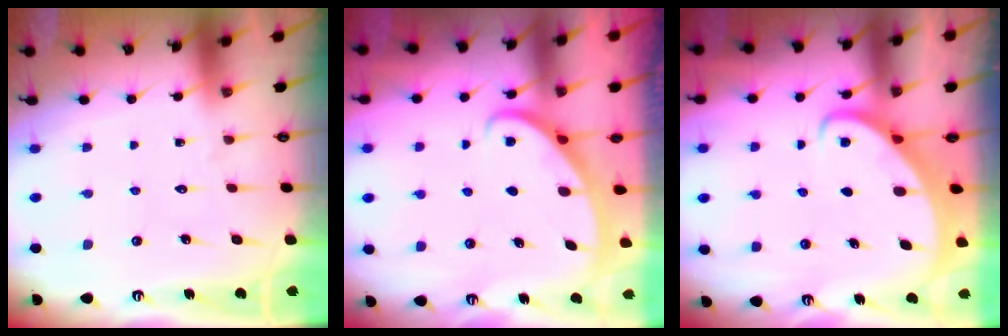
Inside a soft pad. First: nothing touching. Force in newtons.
{"total": 3.0, "press": 3.0, "slide": 0.1}
{"total": 2.6, "press": 2.6, "slide": 0.3}